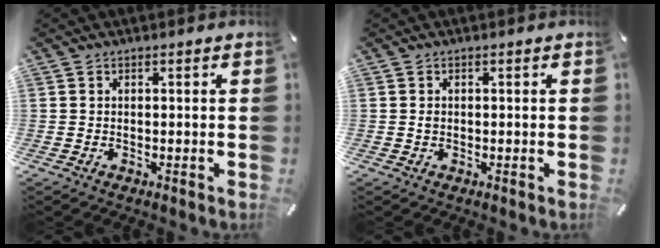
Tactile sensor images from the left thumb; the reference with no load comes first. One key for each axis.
{"total": 0.5, "fx": 0.0, "fy": 0.5, "fz": 0.3, "tx": -0.005, "ty": 0.001, "tz": -0.001}